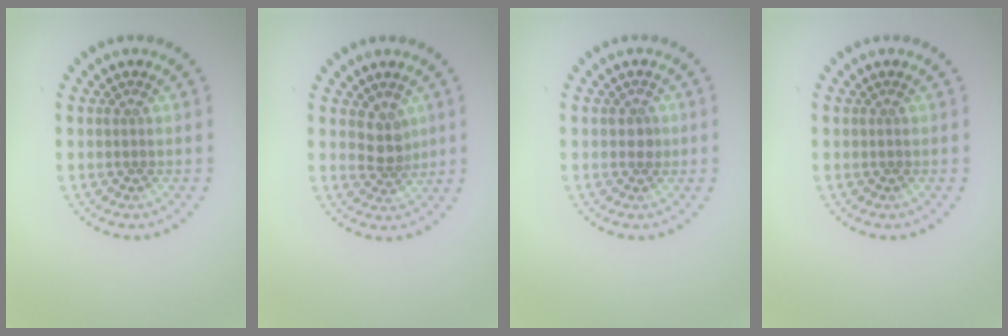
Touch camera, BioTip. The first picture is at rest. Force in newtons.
{"total": 2.3, "press": 1.8, "slide": 1.4}
{"total": 1.0, "press": 1.0, "slide": 0.3}
{"total": 0.0}